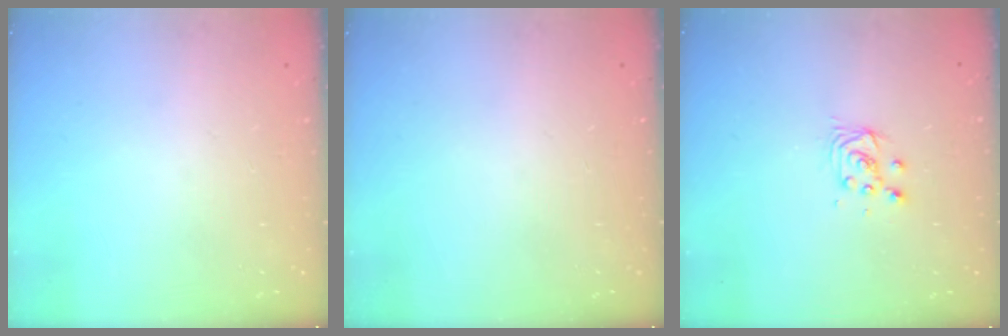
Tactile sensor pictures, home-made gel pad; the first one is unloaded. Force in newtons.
{"total": 0.0}
{"total": 4.6, "press": 4.6, "slide": 0.5}